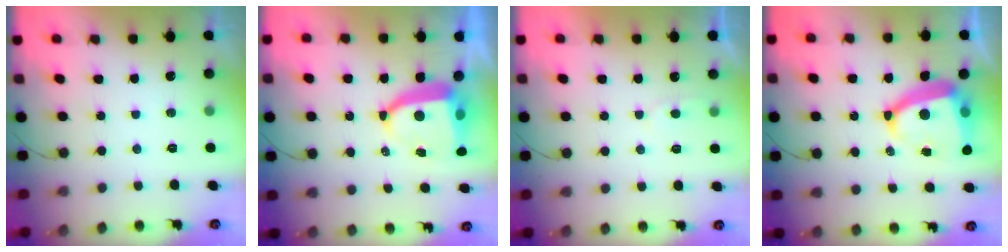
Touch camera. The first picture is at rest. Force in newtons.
{"total": 8.0, "press": 8.0, "slide": 0.9}
{"total": 2.5, "press": 2.5, "slide": 0.3}
{"total": 13.8, "press": 13.7, "slide": 2.0}